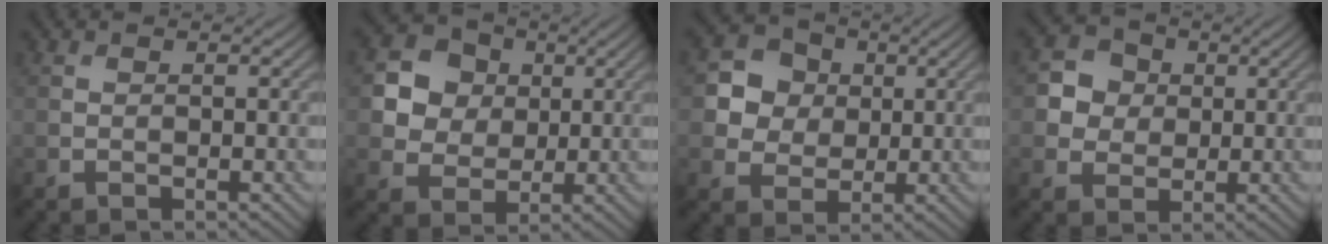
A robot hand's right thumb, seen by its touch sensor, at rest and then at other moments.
{"total": 7.3, "force": [1.9, 6.3, 3.1], "torque": [-0.094, 0.008, 0.020]}
{"total": 6.2, "force": [1.2, 5.5, 2.4], "torque": [-0.068, 0.008, 0.006]}
{"total": 4.7, "force": [0.7, 4.3, 1.8], "torque": [-0.039, 0.008, 0.001]}